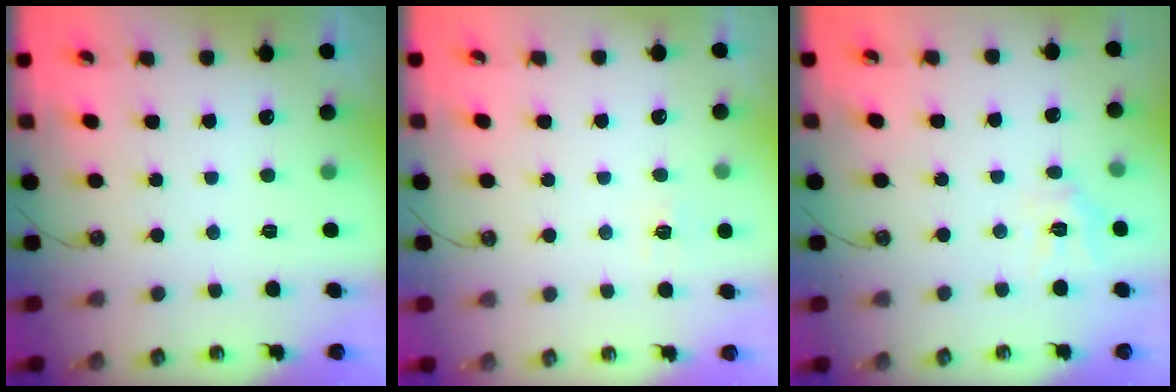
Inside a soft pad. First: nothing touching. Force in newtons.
{"total": 5.3, "press": 5.2, "slide": 0.5}
{"total": 8.3, "press": 8.3, "slide": 0.5}